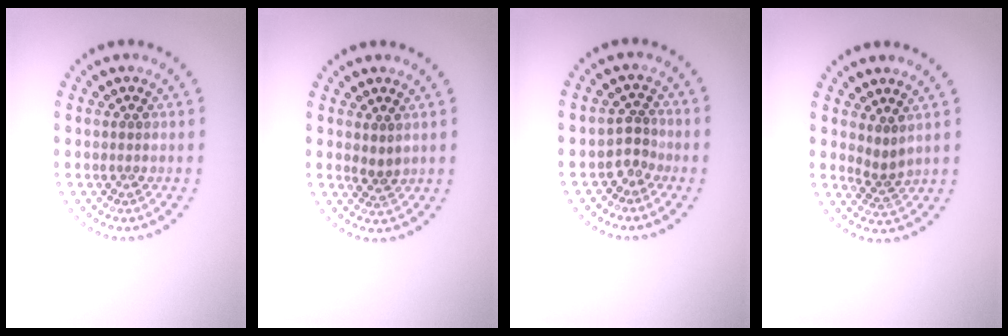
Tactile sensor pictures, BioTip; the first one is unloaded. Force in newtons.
{"total": 1.5, "press": 1.2, "slide": 0.8}
{"total": 1.8, "press": 1.3, "slide": 1.3}
{"total": 1.9, "press": 1.3, "slide": 1.5}